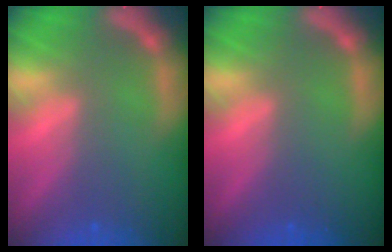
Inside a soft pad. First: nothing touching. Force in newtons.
{"total": 0.0}